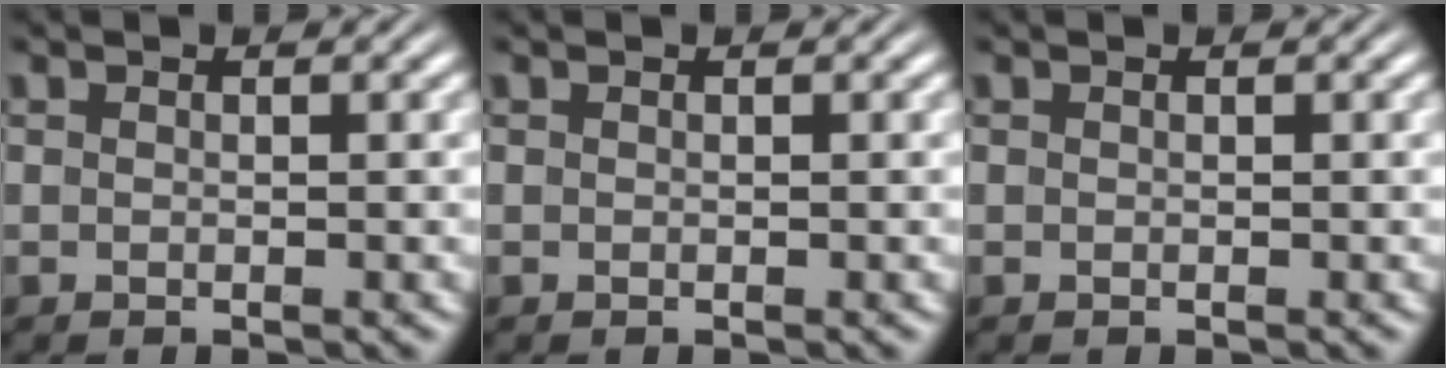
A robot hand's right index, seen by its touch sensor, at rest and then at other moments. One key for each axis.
{"total": 0.0}
{"total": 0.0}